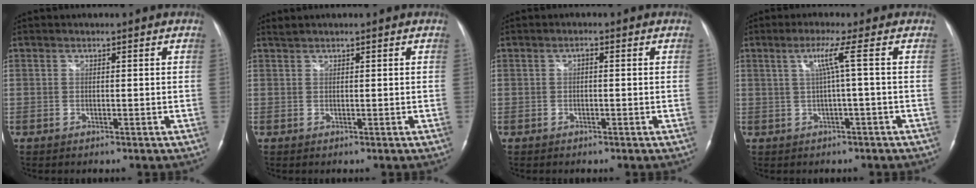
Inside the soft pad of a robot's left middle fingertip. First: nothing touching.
{"total": 0.7, "force": [0.7, -0.2, 0.1], "torque": [-0.010, 0.010, 0.019]}
{"total": 0.8, "force": [0.1, 0.2, 0.8], "torque": [-0.015, 0.001, 0.000]}
{"total": 3.7, "force": [0.5, -1.5, 3.3], "torque": [-0.070, 0.003, 0.016]}